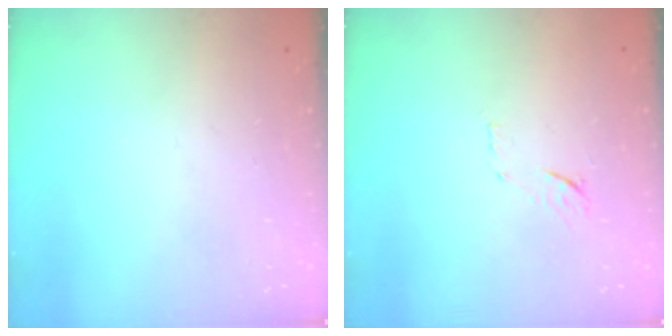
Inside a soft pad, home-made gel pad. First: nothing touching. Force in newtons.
{"total": 6.2, "press": 6.1, "slide": 0.7}